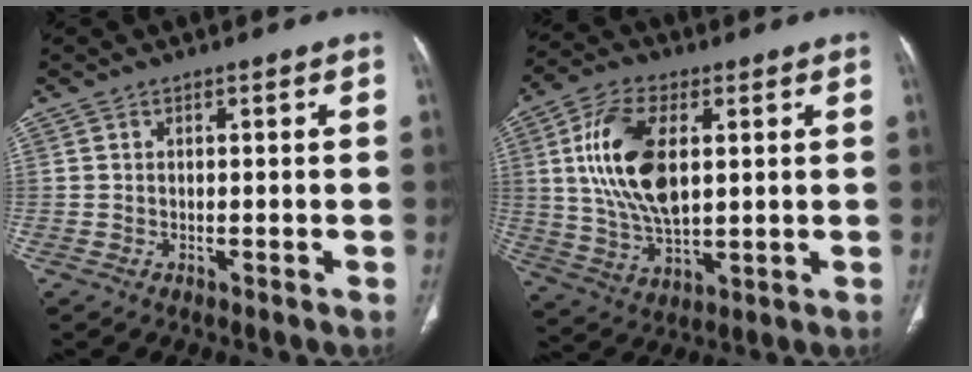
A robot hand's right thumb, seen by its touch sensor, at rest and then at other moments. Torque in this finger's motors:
{"motor_torque": [2.56, 2.45, 1.91, -0.03, 0.21]}